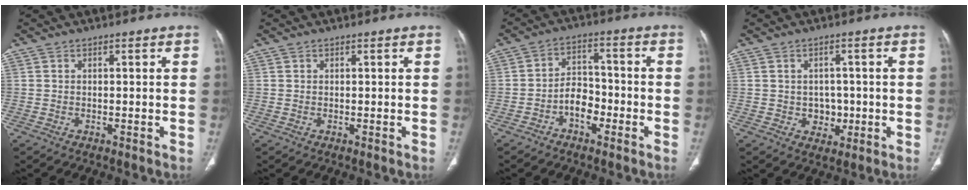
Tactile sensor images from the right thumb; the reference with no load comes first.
{"total": 0.0}
{"total": 6.2, "force": [-2.9, 4.1, 3.7], "torque": [-0.039, 0.033, -0.058]}
{"total": 4.4, "force": [-0.7, 3.7, 2.2], "torque": [-0.001, 0.005, -0.004]}